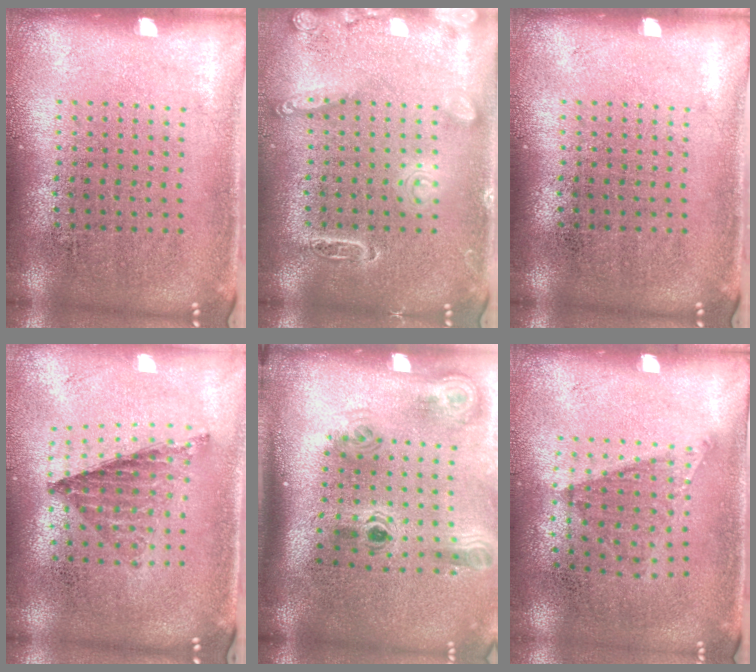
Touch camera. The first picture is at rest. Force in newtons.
{"total": 2.7, "press": 2.7, "slide": 0.3}
{"total": 0.0}
{"total": 0.8, "press": 0.8, "slide": 0.1}
{"total": 2.1, "press": 1.4, "slide": 1.5}
{"total": 1.1, "press": 0.8, "slide": 0.8}